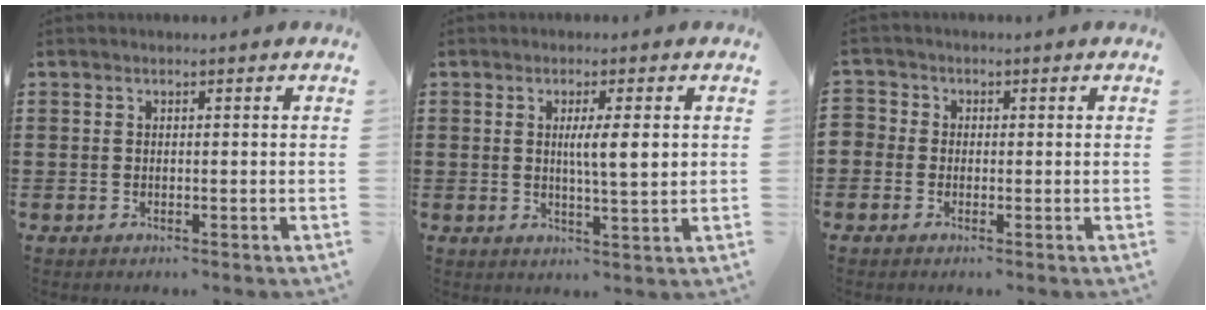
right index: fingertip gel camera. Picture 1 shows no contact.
{"total": 5.1, "force": [0.9, 0.7, 4.9], "torque": [-0.085, 0.000, 0.009]}
{"total": 1.4, "force": [-0.6, 1.3, 0.0], "torque": [-0.006, 0.005, -0.015]}